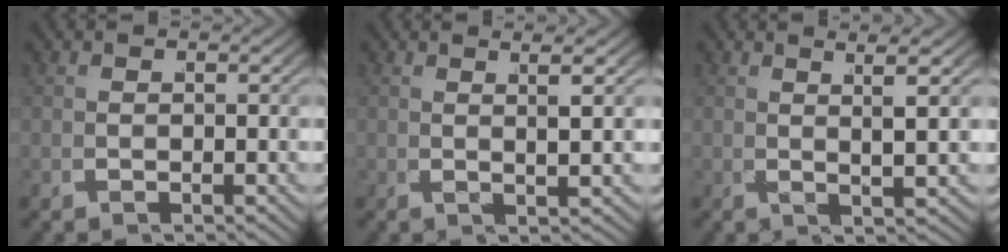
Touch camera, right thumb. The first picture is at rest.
{"total": 2.5, "force": [1.6, 0.1, 1.9], "torque": [-0.040, 0.002, 0.026]}
{"total": 3.2, "force": [2.0, 0.0, 2.5], "torque": [-0.049, 0.002, 0.034]}